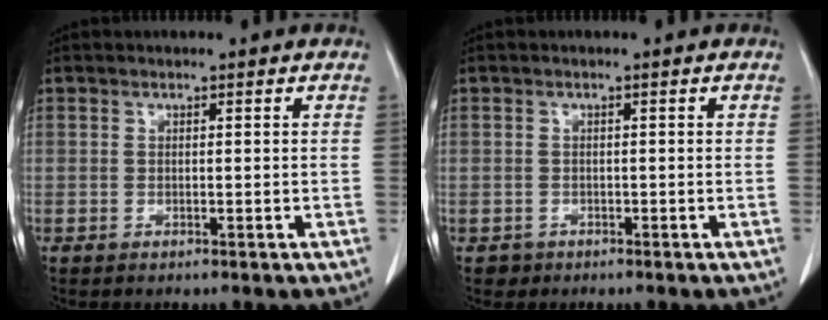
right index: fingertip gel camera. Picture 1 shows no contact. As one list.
[{"total": 1.5, "force": [-0.9, 1.2, -0.2], "torque": [-0.001, 0.006, -0.017]}]